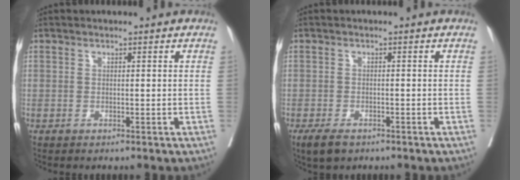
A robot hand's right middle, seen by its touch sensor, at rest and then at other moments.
{"total": 3.6, "force": [-2.5, 1.6, 2.0], "torque": [-0.039, -0.007, -0.038]}